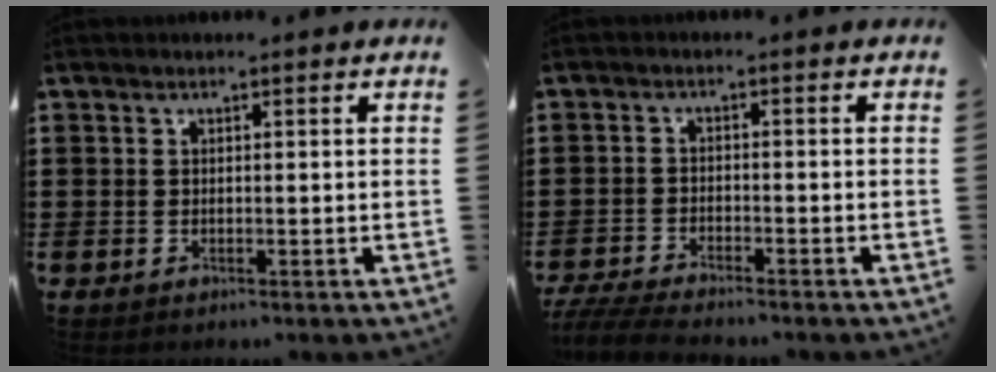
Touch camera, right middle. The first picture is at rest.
{"total": 4.0, "force": [-3.8, 0.0, 1.2], "torque": [-0.042, -0.015, -0.081]}